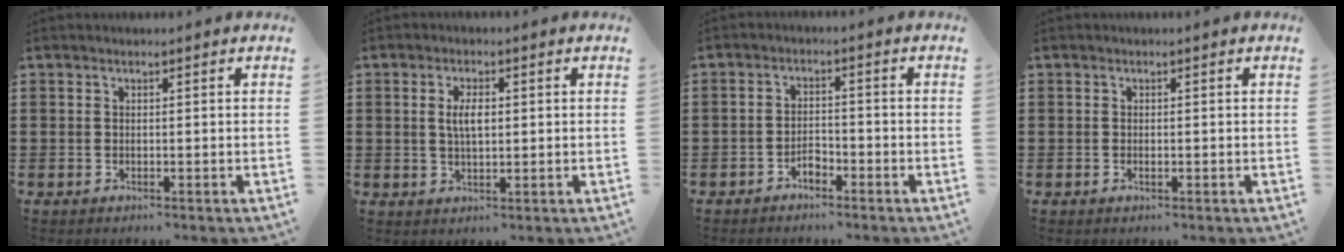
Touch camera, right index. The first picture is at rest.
{"total": 3.8, "force": [0.5, 1.4, 3.5], "torque": [-0.070, 0.006, 0.006]}
{"total": 2.5, "force": [-2.0, 1.0, 1.1], "torque": [-0.026, 0.006, -0.041]}
{"total": 0.6, "force": [-0.2, 0.2, 0.6], "torque": [-0.012, -0.004, -0.002]}